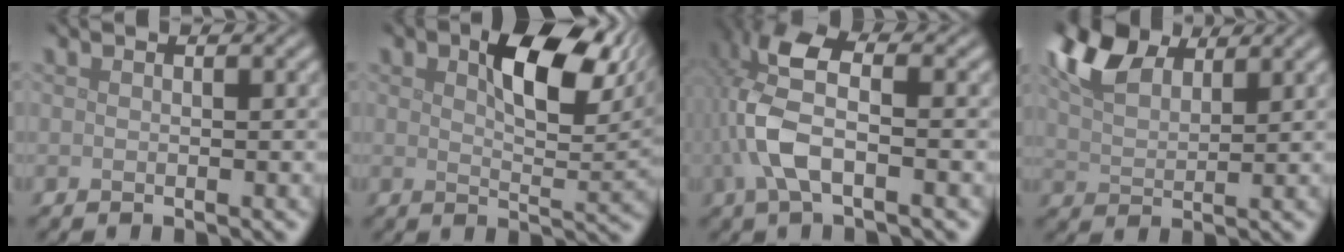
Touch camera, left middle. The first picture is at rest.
{"total": 8.3, "force": [3.3, 3.7, 6.7], "torque": [-0.100, 0.000, 0.052]}
{"total": 6.3, "force": [-0.9, 2.6, 5.7], "torque": [-0.133, 0.016, -0.025]}
{"total": 6.7, "force": [4.5, 3.0, 3.9], "torque": [-0.095, 0.018, 0.086]}